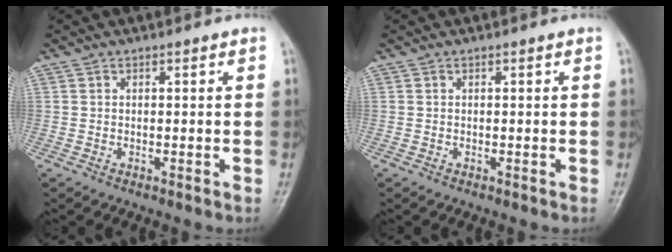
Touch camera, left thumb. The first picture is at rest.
{"total": 0.0}